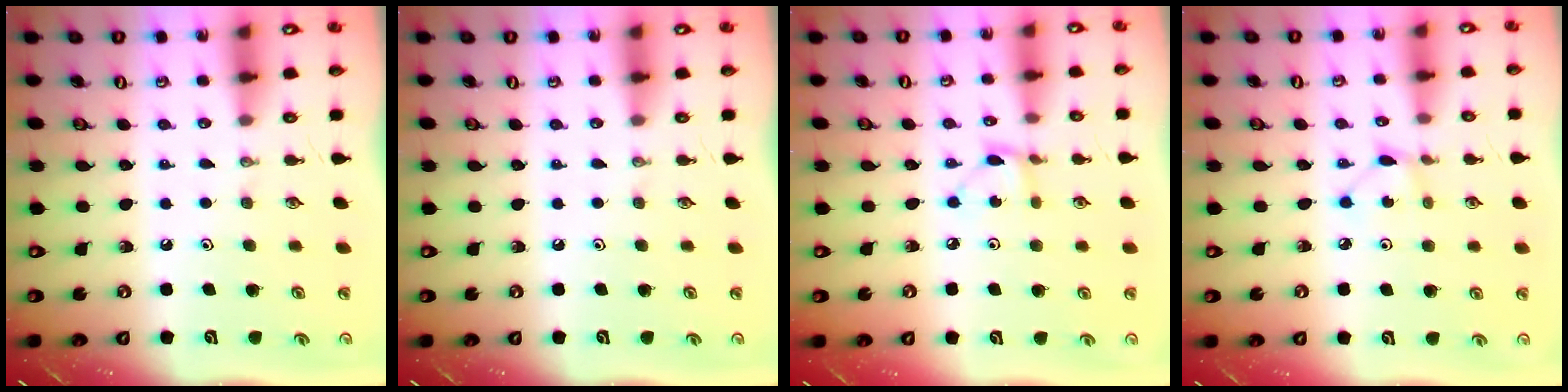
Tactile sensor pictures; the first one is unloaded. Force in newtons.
{"total": 0.0}
{"total": 2.9, "press": 2.9, "slide": 0.2}
{"total": 2.3, "press": 2.3, "slide": 0.2}